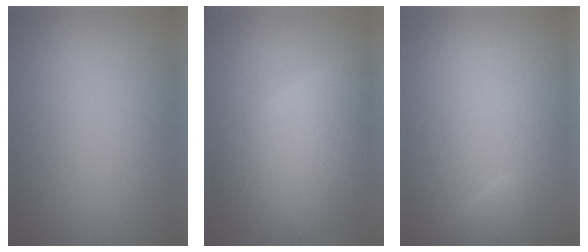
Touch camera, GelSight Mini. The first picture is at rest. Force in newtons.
{"total": 8.1, "press": 8.1, "slide": 0.3}
{"total": 1.6, "press": 1.6, "slide": 0.1}